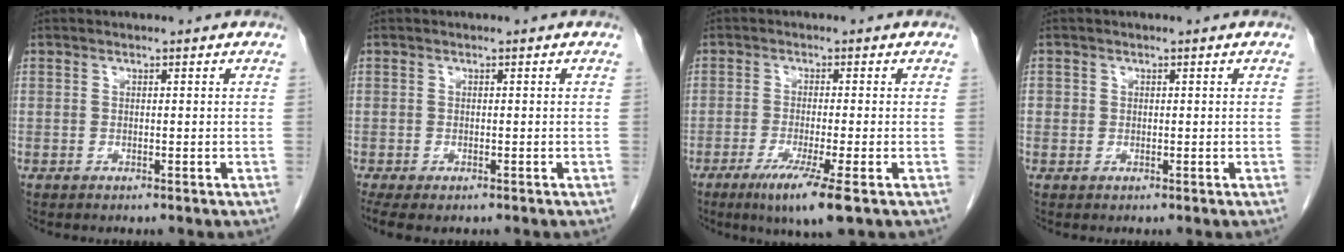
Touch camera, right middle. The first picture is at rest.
{"total": 5.0, "force": [-3.5, 2.1, 2.9], "torque": [-0.050, -0.014, -0.055]}
{"total": 7.1, "force": [-3.9, -0.3, 5.9], "torque": [-0.104, -0.024, -0.066]}
{"total": 1.1, "force": [0.1, 1.1, 0.1], "torque": [0.010, 0.007, 0.001]}